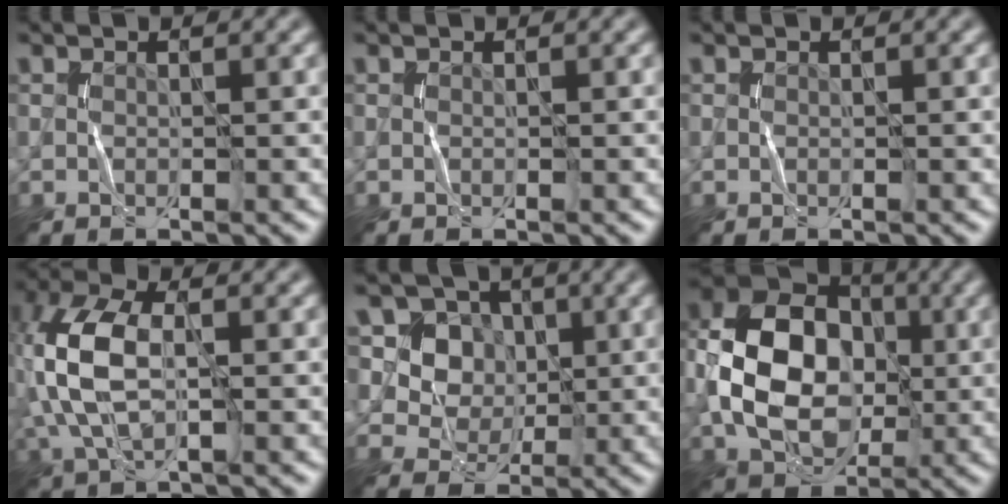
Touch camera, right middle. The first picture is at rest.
{"total": 0.0}
{"total": 0.0}
{"total": 8.7, "force": [0.7, 4.7, 7.3], "torque": [-0.186, 0.014, 0.006]}
{"total": 8.6, "force": [3.0, 7.3, 3.4], "torque": [-0.076, 0.007, 0.049]}
{"total": 12.5, "force": [-0.8, 9.2, 8.4], "torque": [-0.176, 0.003, -0.019]}